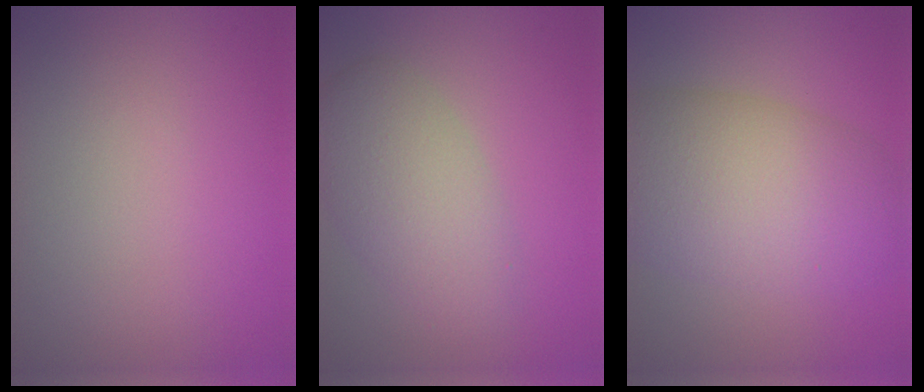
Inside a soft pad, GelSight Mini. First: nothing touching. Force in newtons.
{"total": 5.0, "press": 5.0, "slide": 0.2}
{"total": 10.1, "press": 10.1, "slide": 0.3}